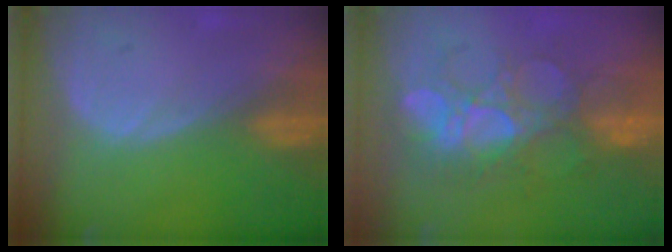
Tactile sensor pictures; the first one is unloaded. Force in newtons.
{"total": 9.0, "press": 8.7, "slide": 2.3}